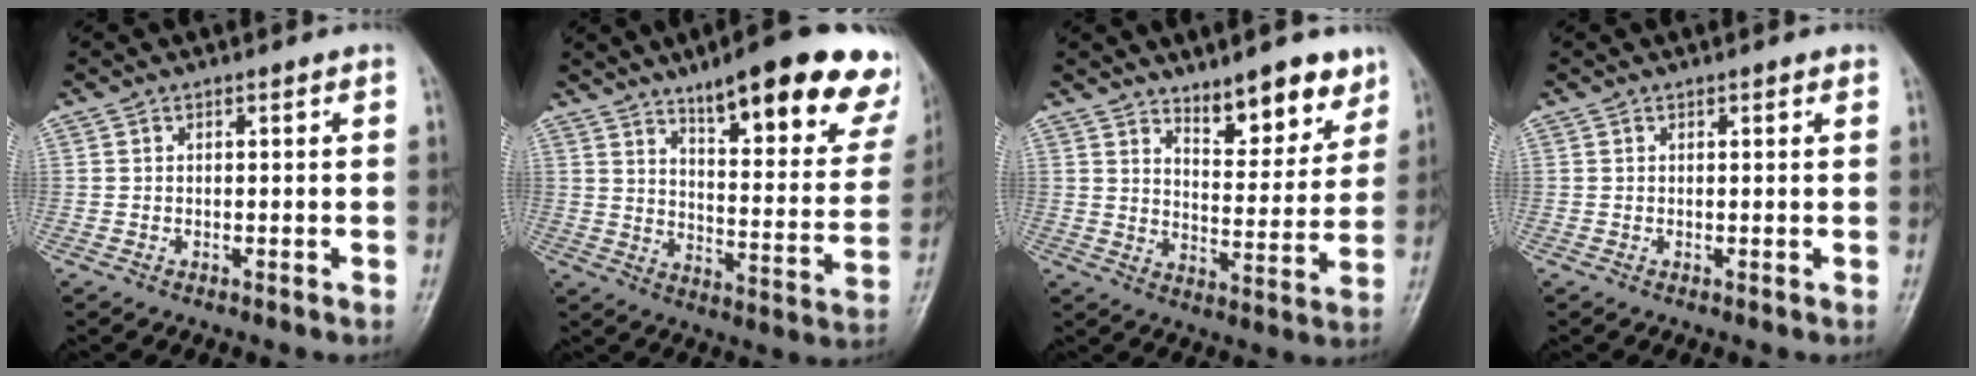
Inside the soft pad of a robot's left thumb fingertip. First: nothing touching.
{"total": 24.9, "force": [16.4, 6.5, 17.5], "torque": [-0.197, -0.062, 0.218]}
{"total": 11.3, "force": [8.2, 4.3, 6.6], "torque": [-0.056, -0.059, 0.127]}
{"total": 0.8, "force": [0.5, 0.2, 0.5], "torque": [-0.007, -0.001, 0.004]}